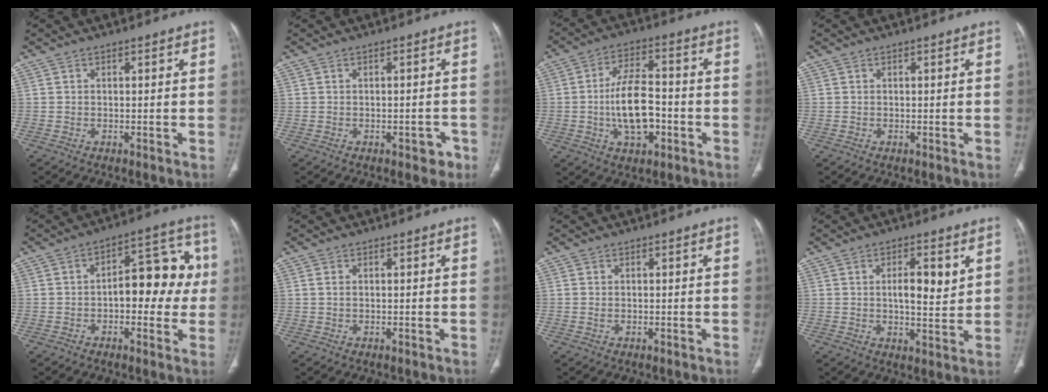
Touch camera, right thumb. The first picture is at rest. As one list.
[{"total": 5.9, "force": [-3.4, 2.9, 3.9], "torque": [-0.019, 0.028, -0.038]}, {"total": 11.6, "force": [-2.4, 5.9, 9.7], "torque": [-0.157, 0.024, -0.042]}, {"total": 0.0}, {"total": 10.6, "force": [-0.3, 5.8, 8.9], "torque": [-0.075, 0.037, -0.009]}, {"total": 1.1, "force": [0.3, 0.7, 0.7], "torque": [-0.014, 0.003, 0.006]}, {"total": 0.6, "force": [0.1, 0.5, 0.4], "torque": [-0.008, 0.005, 0.004]}, {"total": 7.5, "force": [2.2, 2.8, 6.7], "torque": [-0.094, -0.016, 0.035]}]